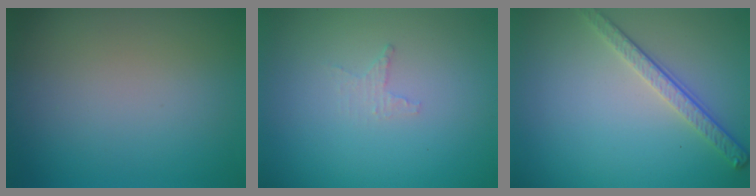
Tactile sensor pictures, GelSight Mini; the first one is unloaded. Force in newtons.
{"total": 0.9, "press": 0.8, "slide": 0.3}
{"total": 2.9, "press": 2.5, "slide": 1.5}